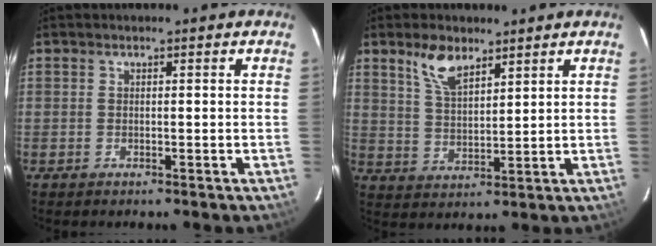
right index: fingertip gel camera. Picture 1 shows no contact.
{"total": 7.0, "force": [4.8, 3.0, 4.2], "torque": [-0.076, 0.005, 0.096]}